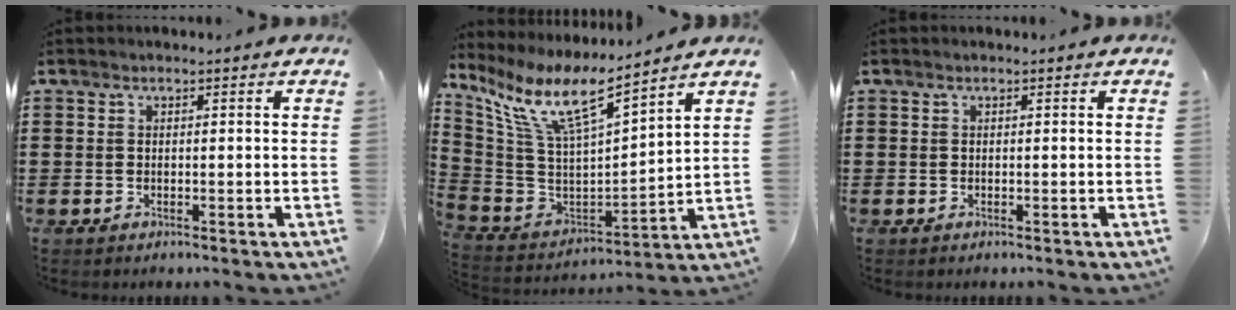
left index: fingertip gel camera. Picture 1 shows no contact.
{"total": 10.9, "force": [7.4, 2.0, 7.7], "torque": [-0.175, -0.047, 0.126]}
{"total": 0.0}